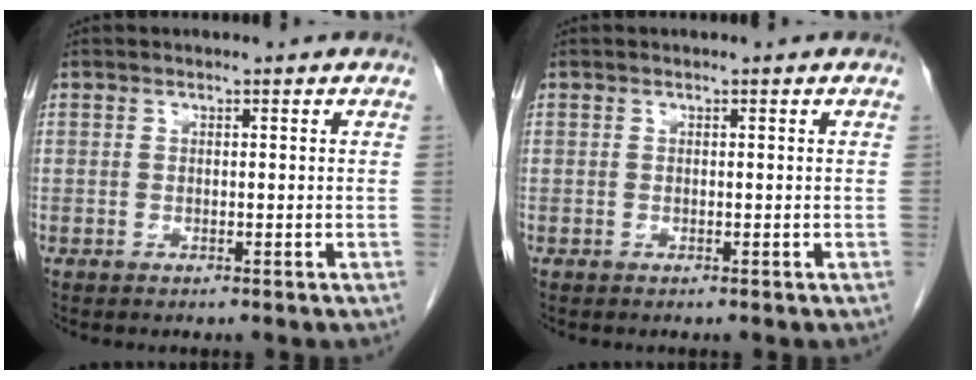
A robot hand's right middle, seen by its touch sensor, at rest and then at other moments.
{"total": 0.0}